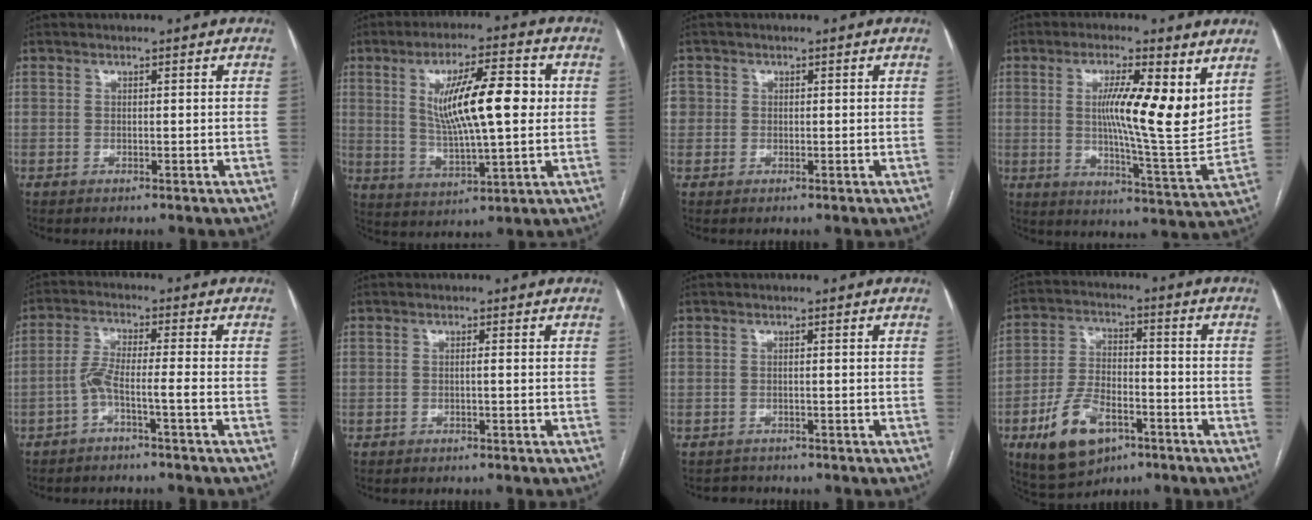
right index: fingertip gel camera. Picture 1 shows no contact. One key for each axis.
{"total": 13.6, "fx": 2.5, "fy": 2.6, "fz": 13.1, "tx": -0.230, "ty": 0.011, "tz": 0.043}
{"total": 3.6, "fx": 0.3, "fy": 3.4, "fz": 1.0, "tx": -0.031, "ty": 0.014, "tz": 0.010}
{"total": 13.5, "fx": 4.5, "fy": 1.6, "fz": 12.6, "tx": -0.201, "ty": -0.011, "tz": 0.069}
{"total": 4.1, "fx": -2.1, "fy": -0.4, "fz": 3.5, "tx": -0.072, "ty": 0.017, "tz": -0.042}
{"total": 0.5, "fx": -0.1, "fy": -0.1, "fz": 0.5, "tx": -0.007, "ty": 0.001, "tz": -0.003}
{"total": 1.5, "fx": -1.2, "fy": 0.7, "fz": -0.5, "tx": 0.003, "ty": -0.002, "tz": -0.018}
{"total": 11.8, "fx": -5.9, "fy": 6.2, "fz": 8.1, "tx": -0.169, "ty": 0.001, "tz": -0.096}